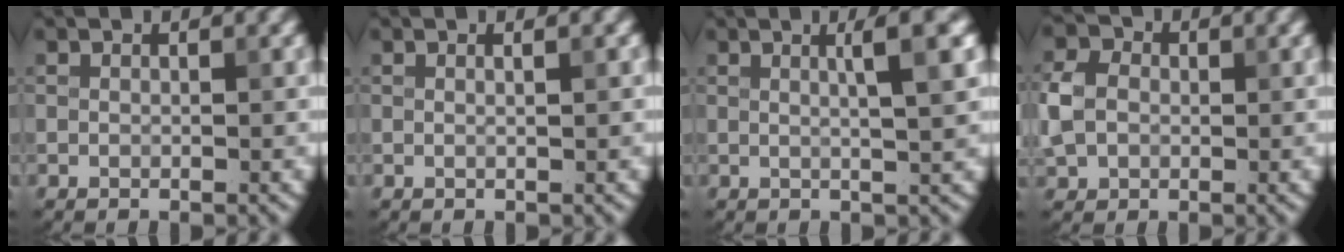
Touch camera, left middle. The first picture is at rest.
{"total": 1.5, "force": [0.5, 0.6, 1.3], "torque": [-0.007, -0.002, -0.006]}
{"total": 3.9, "force": [1.0, 0.7, 3.7], "torque": [-0.045, 0.008, 0.012]}
{"total": 4.1, "force": [0.1, 3.3, 2.3], "torque": [-0.057, 0.007, -0.006]}